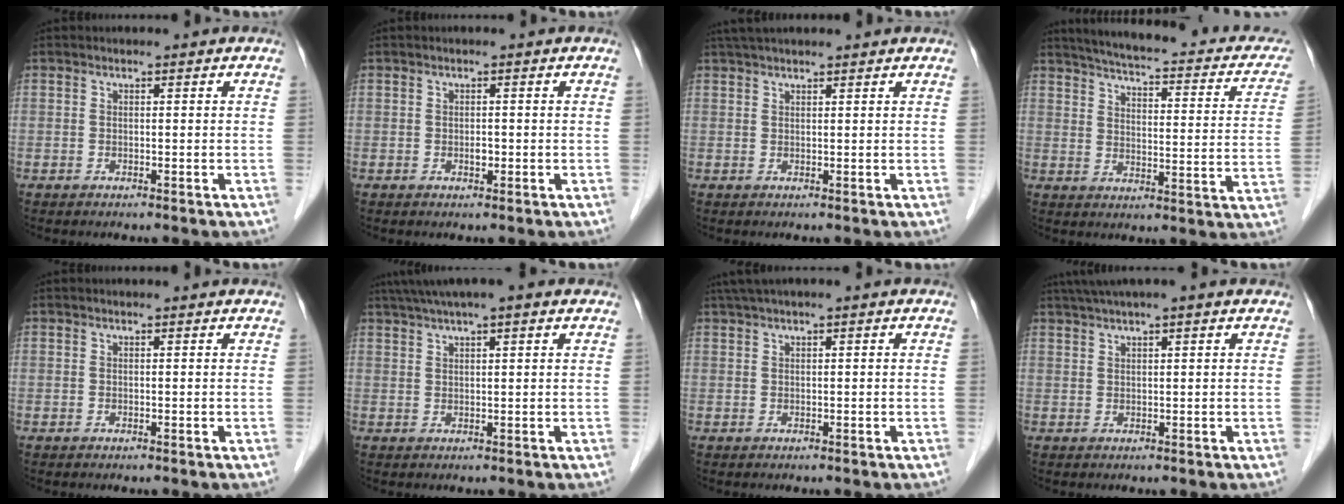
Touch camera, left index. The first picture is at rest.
{"total": 0.9, "force": [-0.5, 0.5, 0.6], "torque": [-0.013, -0.005, -0.007]}
{"total": 7.2, "force": [6.4, 0.6, 3.3], "torque": [-0.052, 0.042, 0.094]}
{"total": 21.7, "force": [17.9, 5.3, 11.1], "torque": [-0.143, 0.001, 0.205]}
{"total": 1.9, "force": [1.8, 0.2, 0.5], "torque": [-0.011, 0.013, 0.016]}
{"total": 10.0, "force": [7.8, 0.9, 6.2], "torque": [-0.106, 0.043, 0.112]}
{"total": 3.5, "force": [2.5, -0.1, 2.4], "torque": [-0.047, 0.029, 0.048]}
{"total": 7.3, "force": [5.6, 0.0, 4.7], "torque": [-0.081, 0.040, 0.085]}